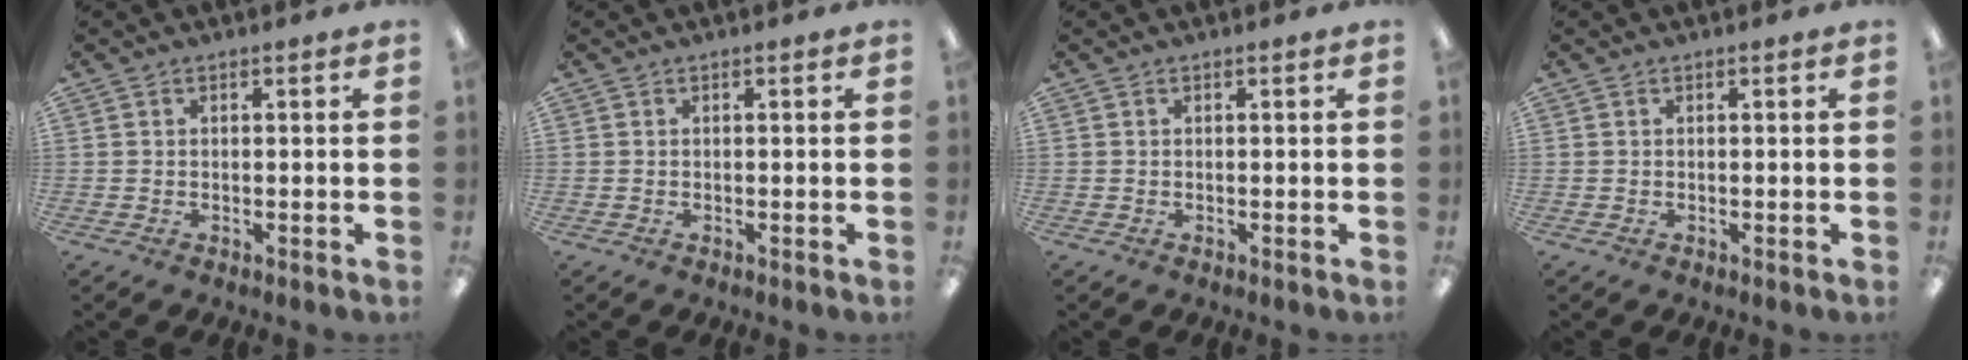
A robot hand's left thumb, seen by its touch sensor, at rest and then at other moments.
{"total": 0.0}
{"total": 0.0}
{"total": 0.0}